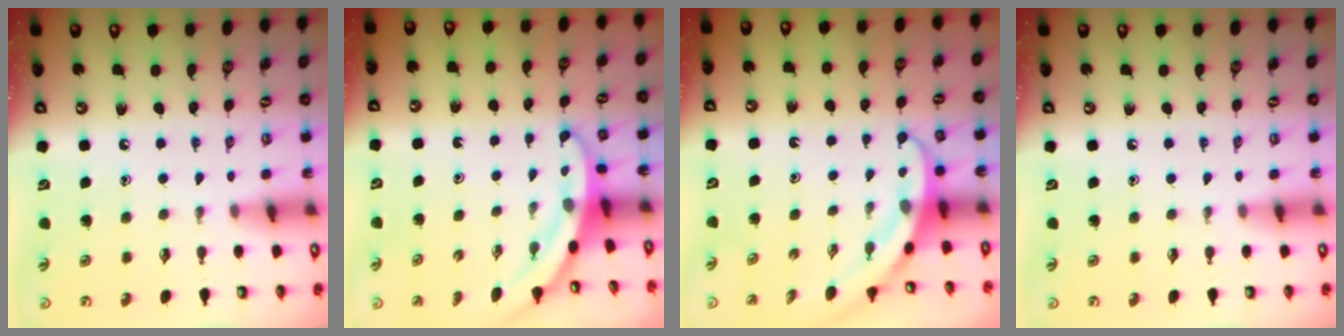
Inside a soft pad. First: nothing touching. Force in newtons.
{"total": 3.0, "press": 3.0, "slide": 0.2}
{"total": 3.8, "press": 3.8, "slide": 0.3}
{"total": 0.0}